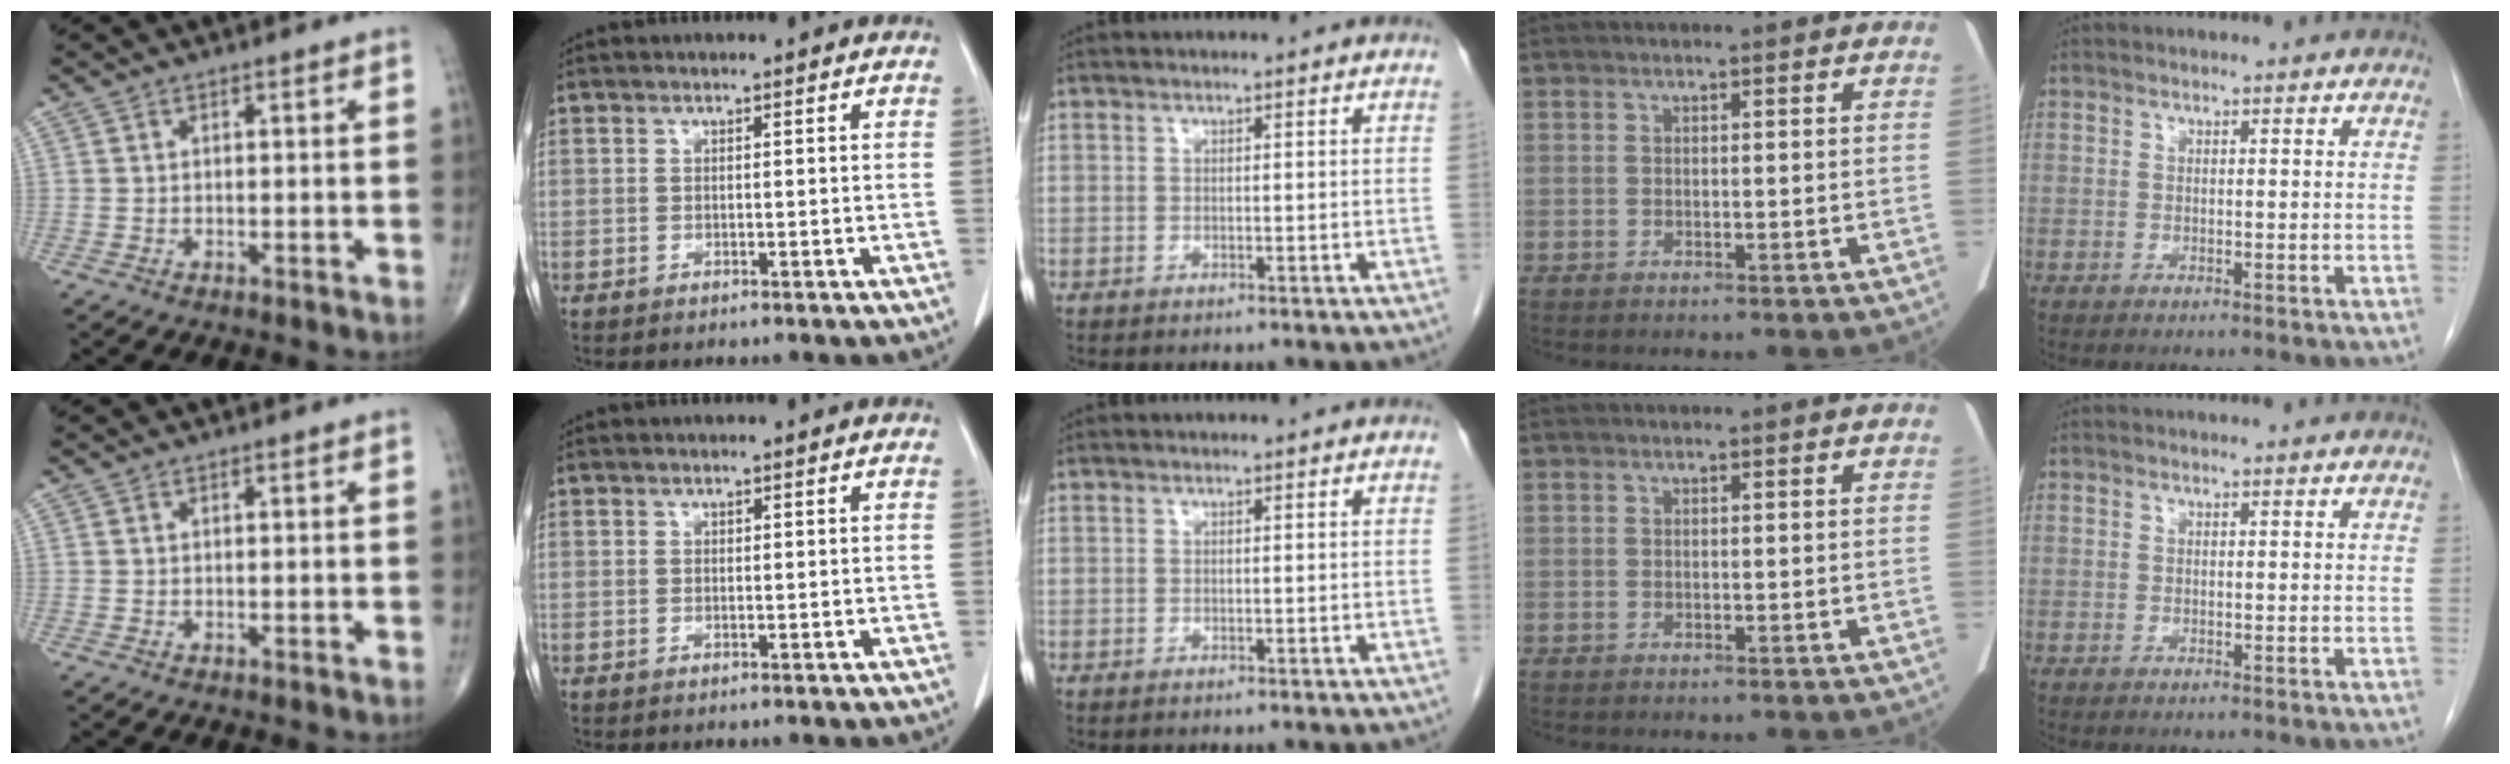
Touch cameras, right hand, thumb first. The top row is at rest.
{"index": {"total": 1.0, "force": [0.3, 0.8, 0.5], "torque": [-0.015, 0.007, 0.008]}}